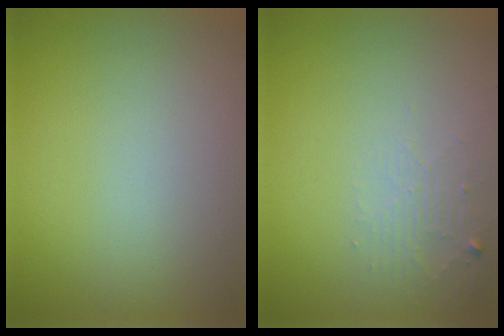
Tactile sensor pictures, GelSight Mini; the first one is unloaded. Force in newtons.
{"total": 1.7, "press": 1.7, "slide": 0.3}